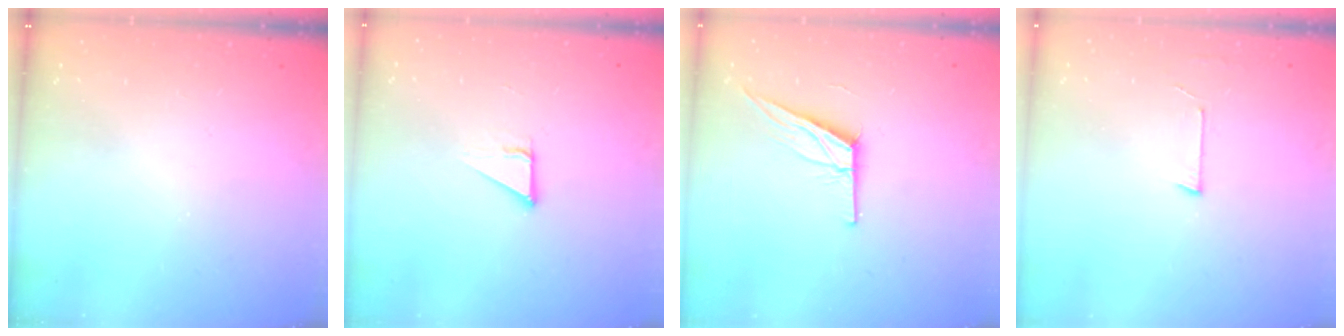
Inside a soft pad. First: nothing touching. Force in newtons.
{"total": 2.8, "press": 2.8, "slide": 0.2}
{"total": 10.8, "press": 10.4, "slide": 2.7}
{"total": 2.7, "press": 2.7, "slide": 0.2}